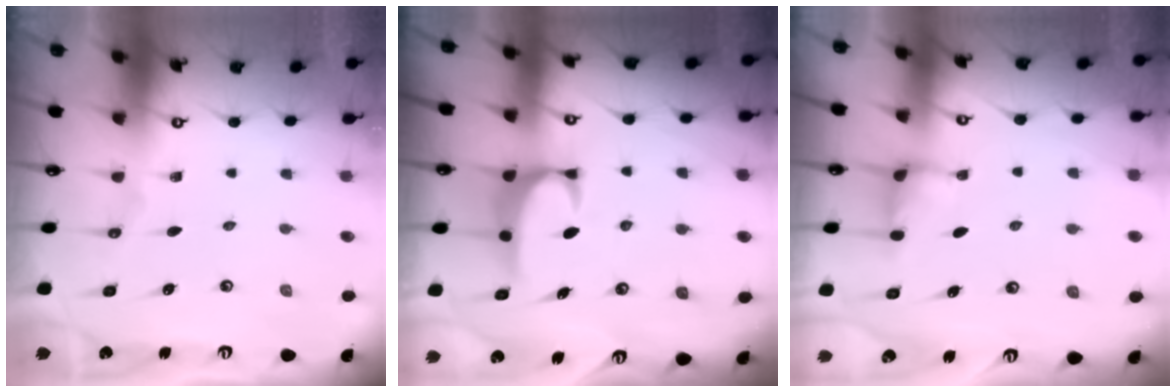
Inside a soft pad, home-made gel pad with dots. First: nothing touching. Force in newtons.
{"total": 2.9, "press": 2.8, "slide": 0.7}
{"total": 2.4, "press": 2.4, "slide": 0.4}